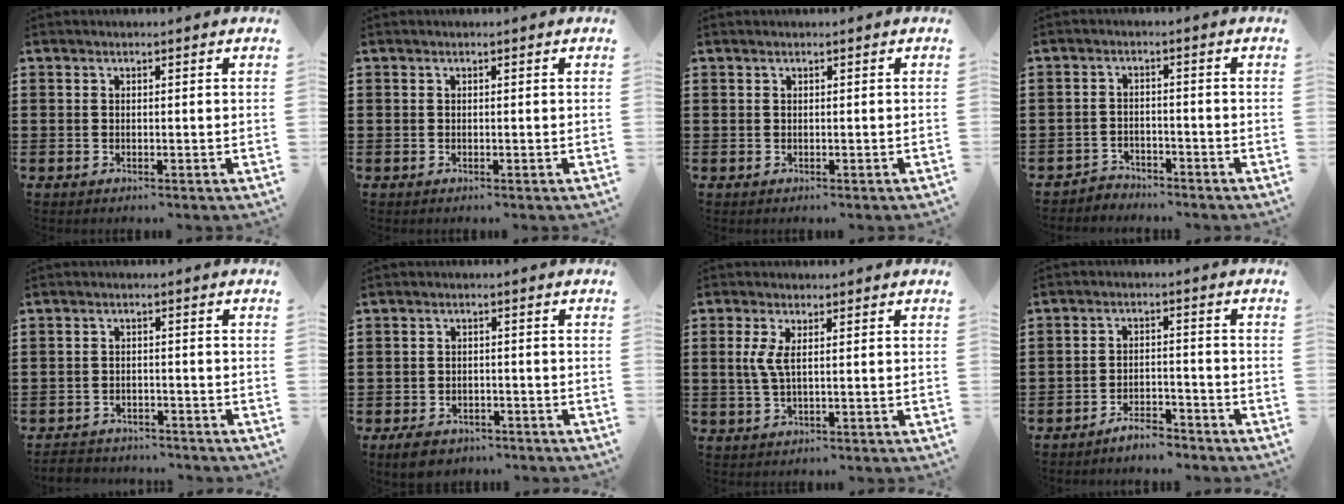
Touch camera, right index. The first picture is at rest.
{"total": 0.0}
{"total": 0.0}
{"total": 2.6, "force": [-2.5, 0.5, -0.3], "torque": [-0.004, 0.001, -0.057]}
{"total": 2.3, "force": [-2.3, 0.4, -0.3], "torque": [-0.003, 0.001, -0.052]}
{"total": 3.1, "force": [-2.8, 1.2, 0.6], "torque": [-0.013, 0.007, -0.057]}
{"total": 3.2, "force": [0.6, 0.7, 3.1], "torque": [-0.077, -0.004, 0.005]}
{"total": 3.9, "force": [-3.8, 0.5, 0.8], "torque": [-0.015, 0.010, -0.076]}